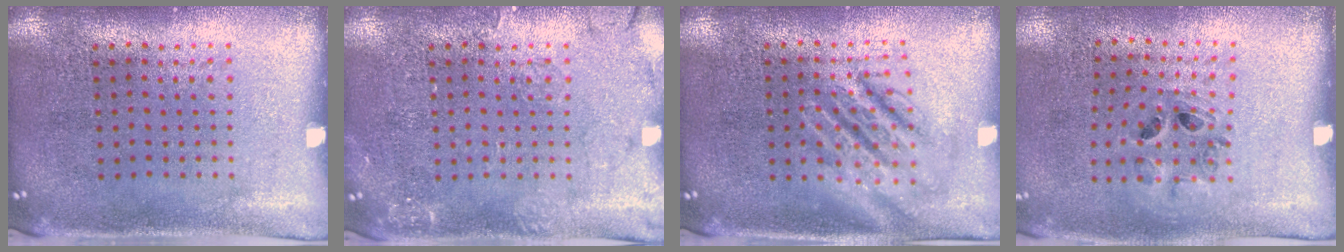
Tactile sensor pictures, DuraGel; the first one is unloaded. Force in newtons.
{"total": 2.2, "press": 2.2, "slide": 0.4}
{"total": 2.6, "press": 2.6, "slide": 0.3}
{"total": 1.0, "press": 0.9, "slide": 0.5}